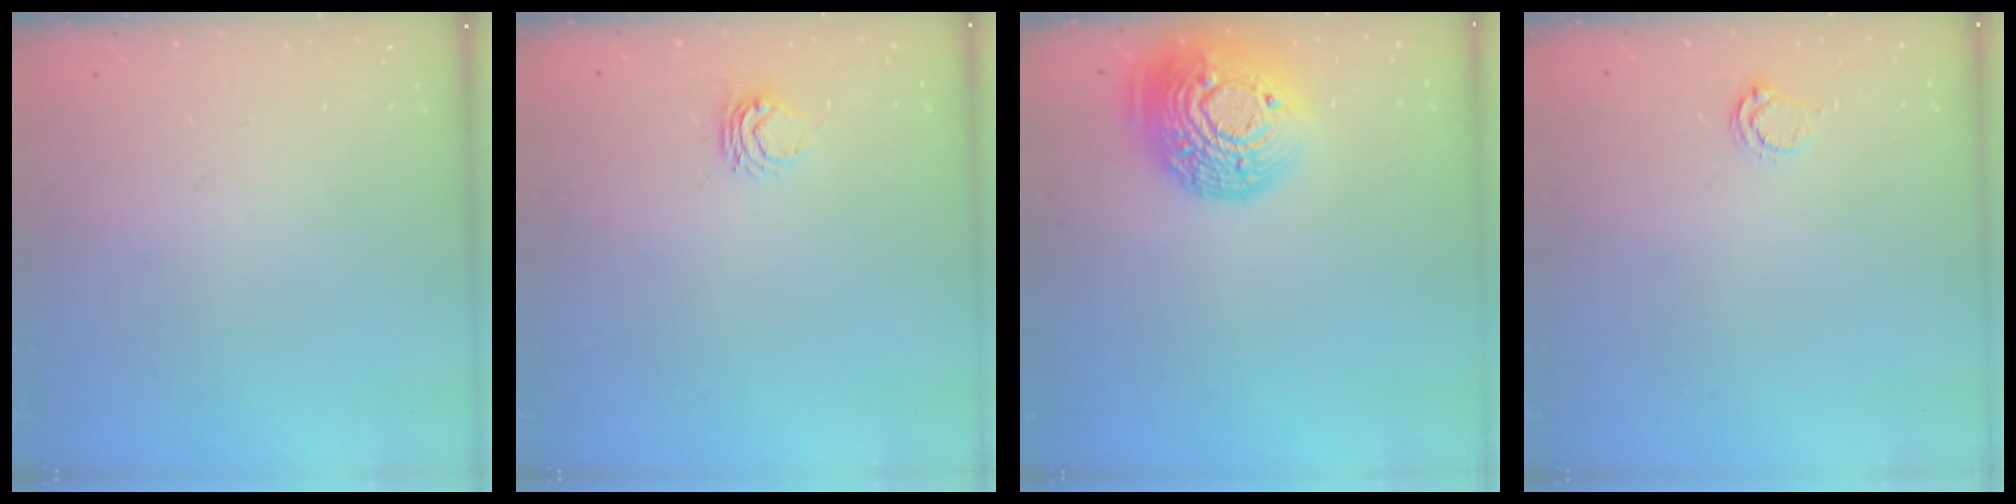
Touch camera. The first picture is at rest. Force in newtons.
{"total": 5.7, "press": 5.7, "slide": 0.6}
{"total": 19.9, "press": 19.9, "slide": 1.2}
{"total": 3.4, "press": 3.3, "slide": 0.8}